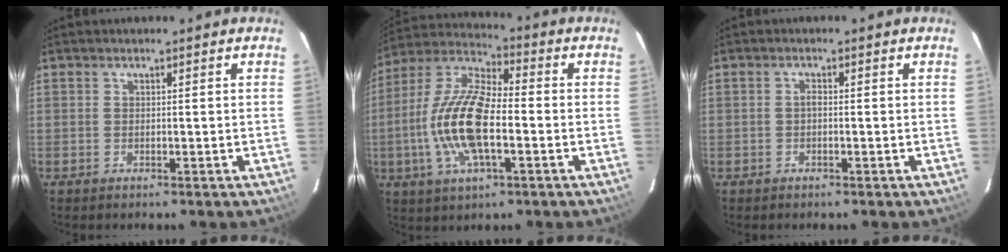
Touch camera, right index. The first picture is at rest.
{"total": 16.2, "force": [-3.1, 6.2, 14.7], "torque": [-0.302, 0.002, -0.066]}
{"total": 0.8, "force": [-0.3, 0.3, 0.6], "torque": [-0.012, 0.006, -0.006]}